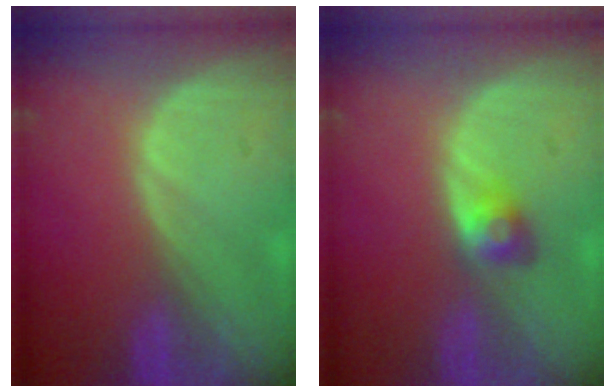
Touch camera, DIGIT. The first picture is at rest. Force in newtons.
{"total": 2.8, "press": 2.6, "slide": 1.2}